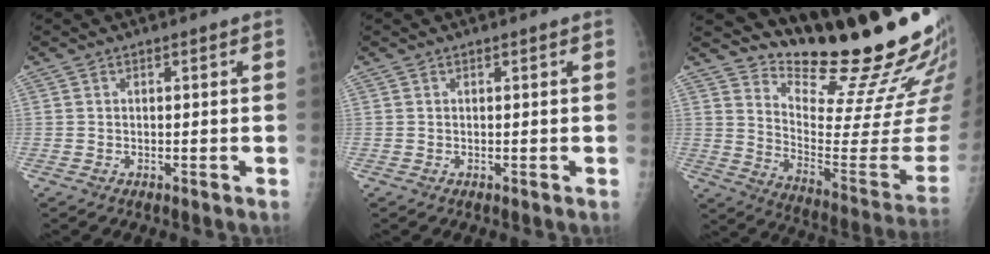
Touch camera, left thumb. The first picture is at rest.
{"total": 0.0}
{"total": 23.1, "force": [20.3, 3.3, 10.6], "torque": [-0.119, -0.182, 0.292]}